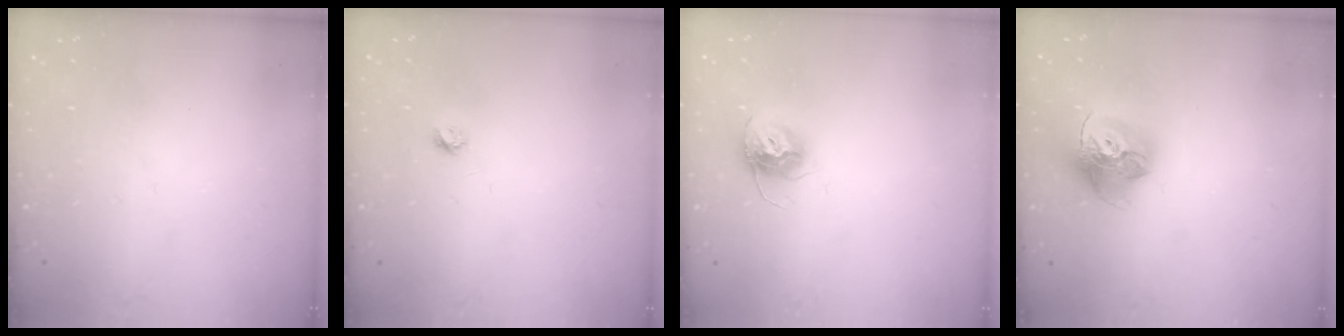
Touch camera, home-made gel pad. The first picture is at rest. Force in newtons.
{"total": 3.4, "press": 3.4, "slide": 0.3}
{"total": 11.4, "press": 11.4, "slide": 0.9}
{"total": 16.9, "press": 16.8, "slide": 1.7}